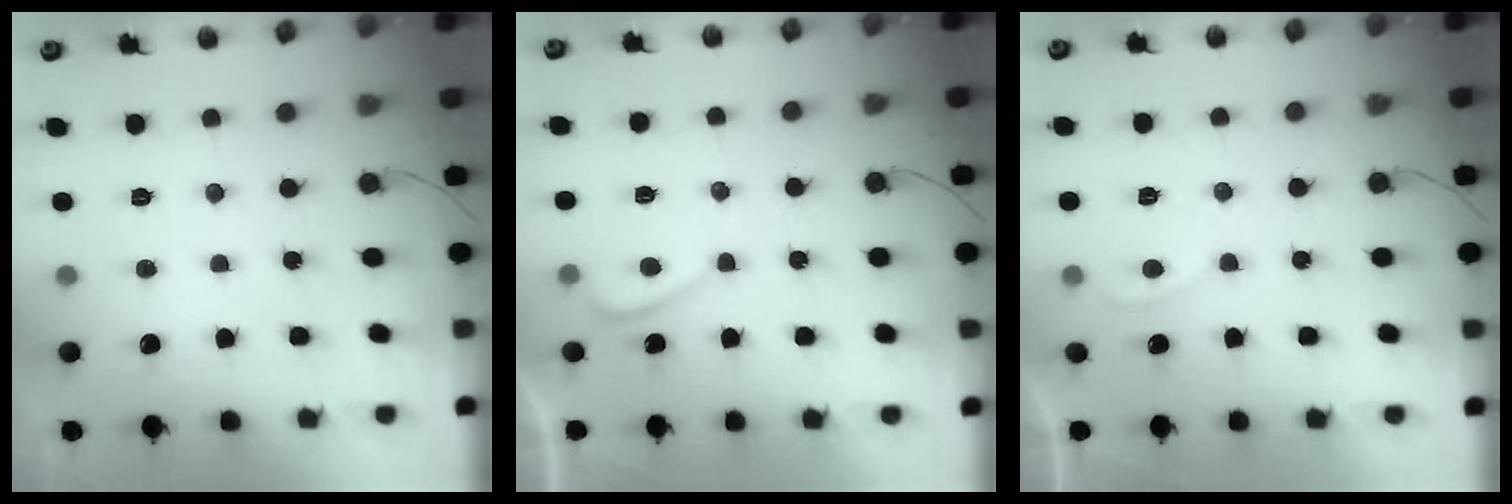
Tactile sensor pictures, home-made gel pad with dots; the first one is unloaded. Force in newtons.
{"total": 0.0}
{"total": 1.2, "press": 1.0, "slide": 0.6}